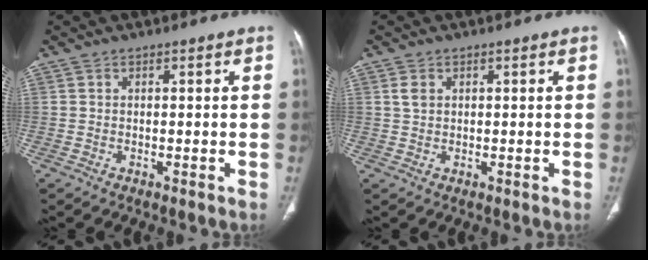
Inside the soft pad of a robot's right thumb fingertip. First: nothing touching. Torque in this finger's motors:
{"motor_torque": [-0.03, -0.10, 0.36, -0.17, -0.01]}